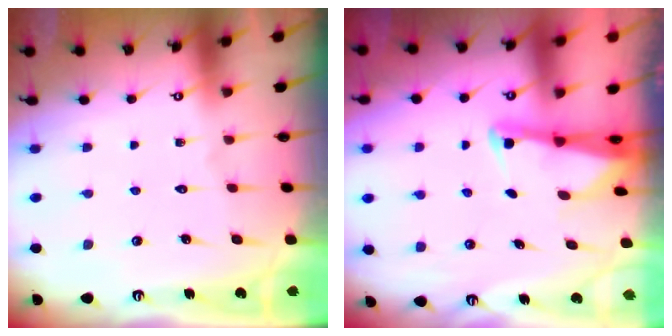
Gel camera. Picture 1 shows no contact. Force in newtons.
{"total": 2.4, "press": 2.4, "slide": 0.2}